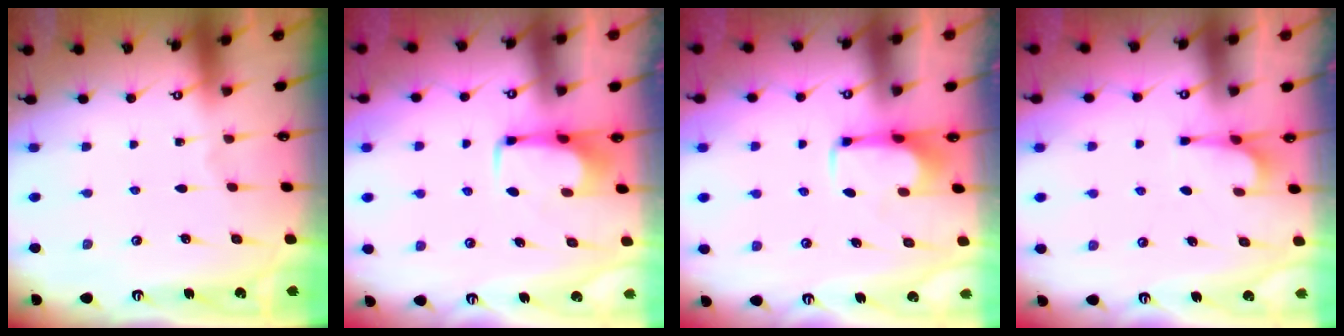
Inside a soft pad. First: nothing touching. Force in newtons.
{"total": 1.6, "press": 1.5, "slide": 0.5}
{"total": 2.0, "press": 2.0, "slide": 0.3}
{"total": 2.1, "press": 1.9, "slide": 0.8}